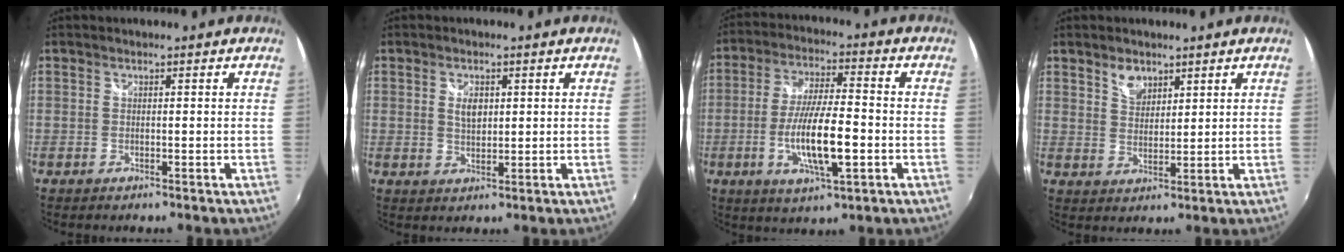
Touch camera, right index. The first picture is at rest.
{"total": 3.4, "force": [0.9, 2.0, 2.5], "torque": [-0.041, 0.002, 0.016]}
{"total": 12.3, "force": [-3.3, 2.6, 11.6], "torque": [-0.222, -0.009, -0.057]}
{"total": 4.1, "force": [2.7, 2.4, 1.8], "torque": [-0.022, 0.004, 0.049]}